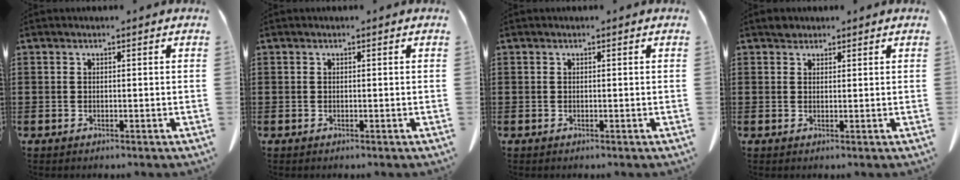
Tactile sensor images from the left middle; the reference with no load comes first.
{"total": 0.0}
{"total": 0.0}
{"total": 1.5, "force": [1.3, 0.8, 0.1], "torque": [0.002, 0.001, 0.023]}